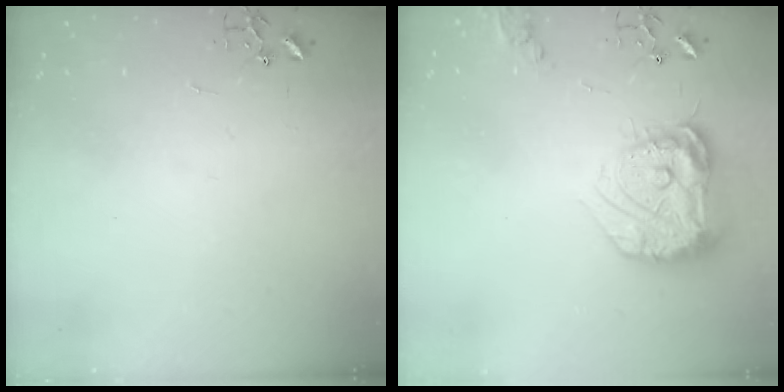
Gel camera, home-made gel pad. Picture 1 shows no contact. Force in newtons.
{"total": 19.8, "press": 19.7, "slide": 2.0}